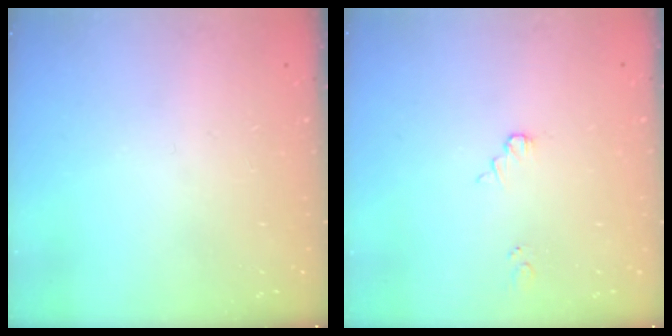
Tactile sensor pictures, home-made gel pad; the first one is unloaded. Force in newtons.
{"total": 1.7, "press": 1.7, "slide": 0.3}